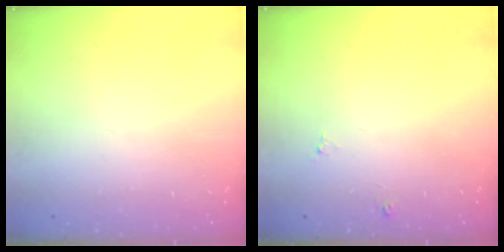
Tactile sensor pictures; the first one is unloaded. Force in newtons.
{"total": 4.1, "press": 4.1, "slide": 0.4}